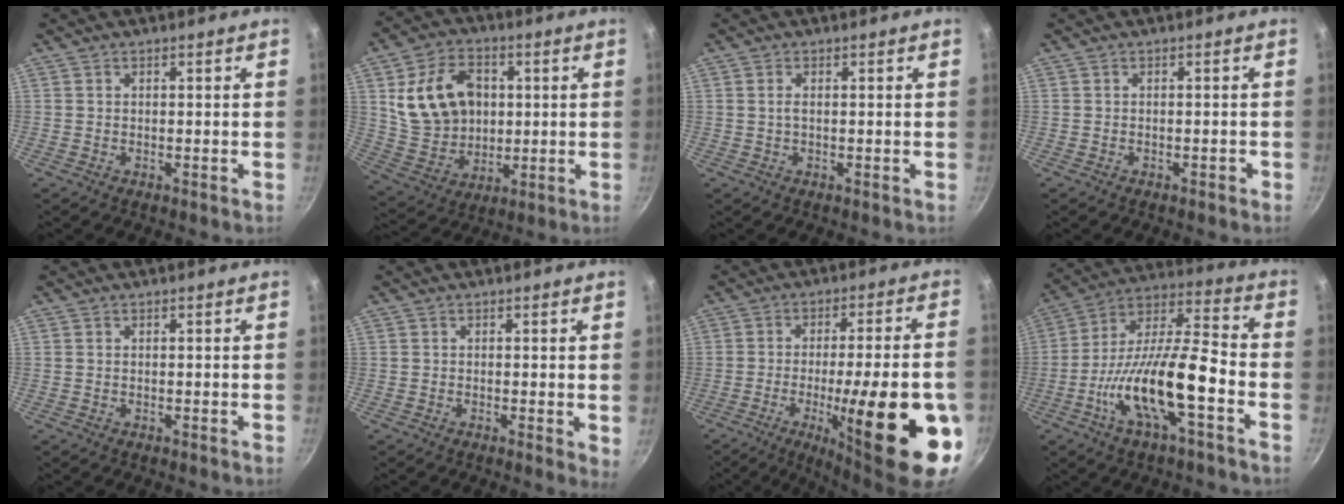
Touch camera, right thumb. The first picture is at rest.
{"total": 16.4, "force": [3.1, 12.3, 10.3], "torque": [-0.165, -0.002, 0.067]}
{"total": 1.2, "force": [0.1, 0.5, 1.1], "torque": [-0.023, 0.002, 0.002]}
{"total": 0.7, "force": [-0.5, 0.4, 0.4], "torque": [-0.006, 0.008, -0.002]}
{"total": 0.0}
{"total": 2.0, "force": [0.1, 0.7, 1.9], "torque": [-0.023, -0.006, -0.002]}
{"total": 24.4, "force": [-7.7, 5.9, 22.4], "torque": [-0.299, 0.016, -0.100]}
{"total": 18.0, "force": [-6.5, 5.3, 16.0], "torque": [-0.282, 0.044, -0.127]}